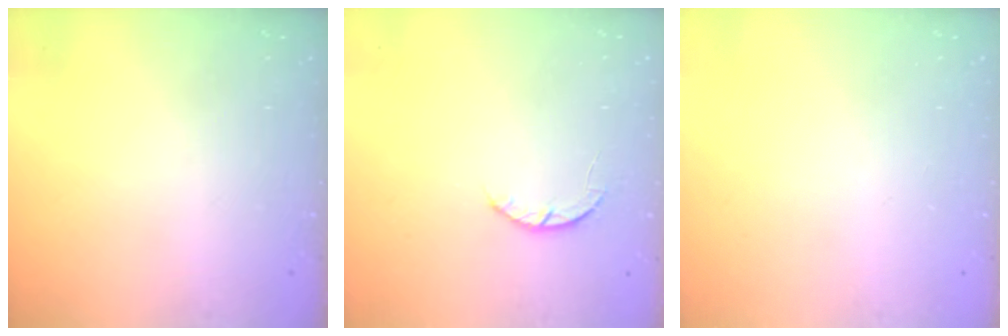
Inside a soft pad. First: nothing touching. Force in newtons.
{"total": 2.6, "press": 2.5, "slide": 0.4}
{"total": 0.0}